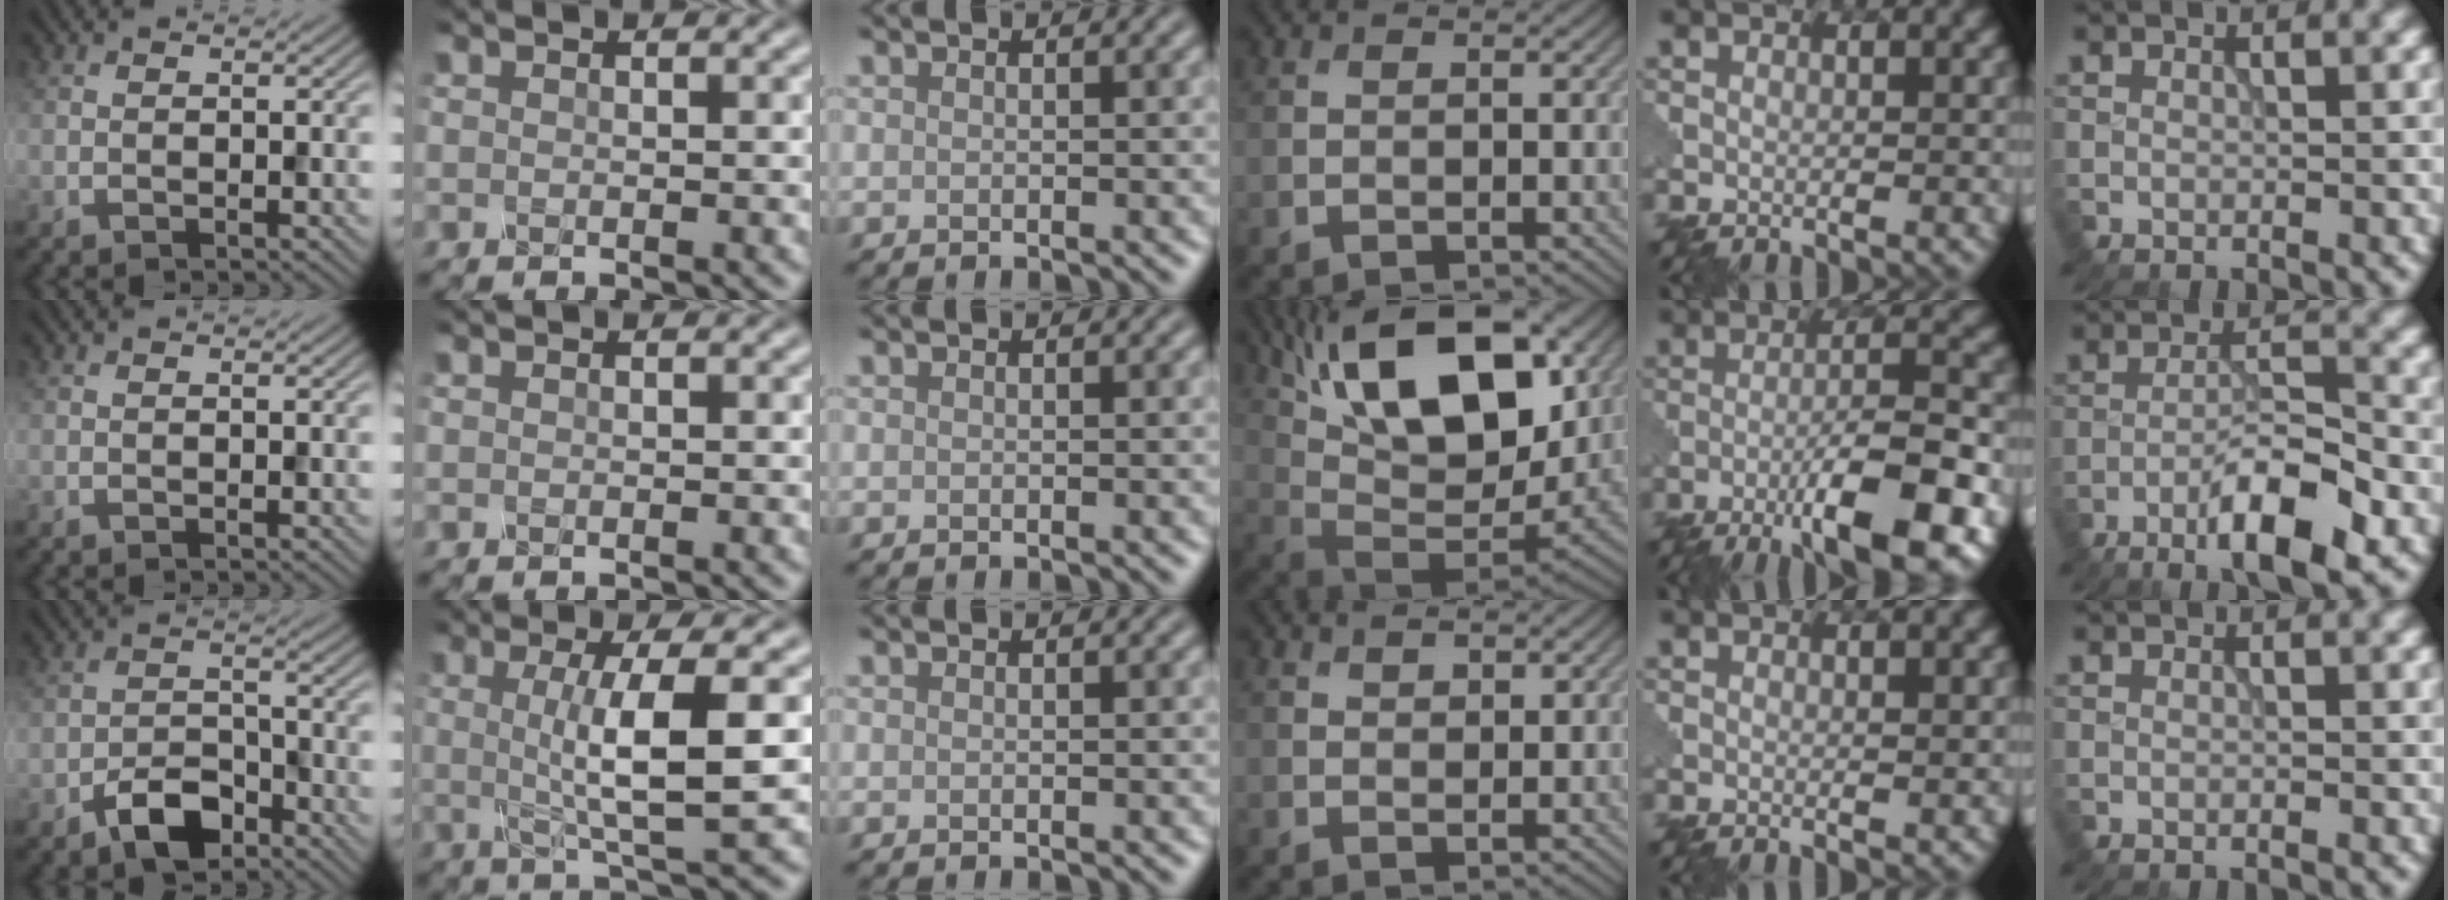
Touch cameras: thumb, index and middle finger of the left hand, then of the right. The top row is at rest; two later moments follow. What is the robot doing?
{"motion": "disassemble", "object": "glue stick"}